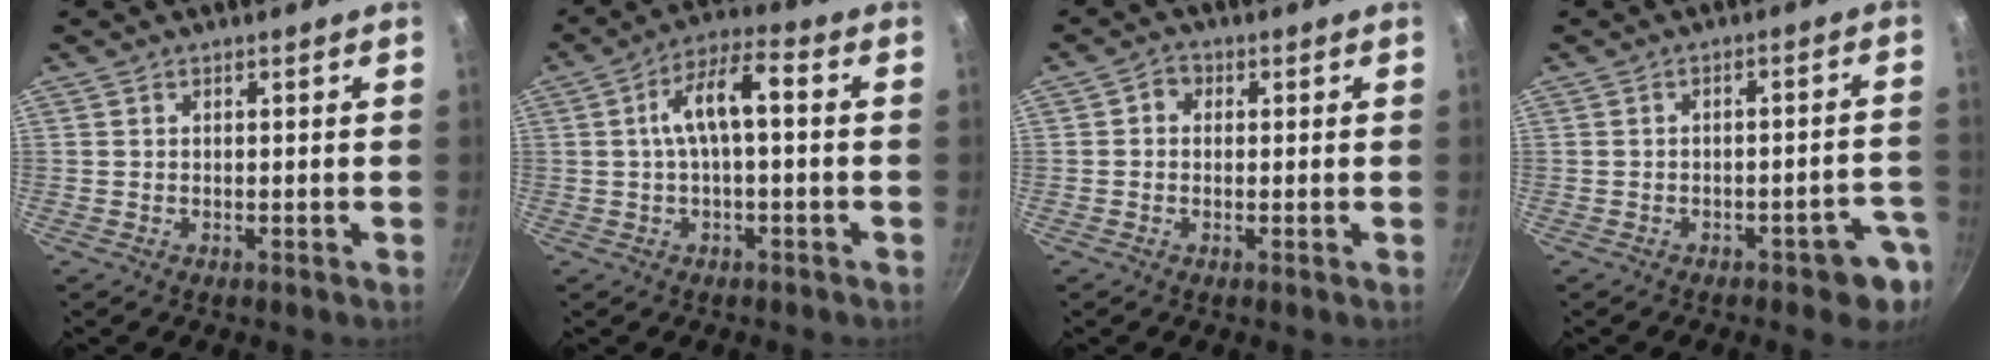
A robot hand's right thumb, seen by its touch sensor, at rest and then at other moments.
{"total": 8.9, "force": [0.4, 3.3, 8.3], "torque": [-0.147, 0.036, 0.002]}
{"total": 2.5, "force": [0.4, 2.2, 1.1], "torque": [-0.008, 0.003, -0.002]}
{"total": 7.4, "force": [-3.6, 3.2, 5.6], "torque": [-0.024, 0.038, -0.034]}